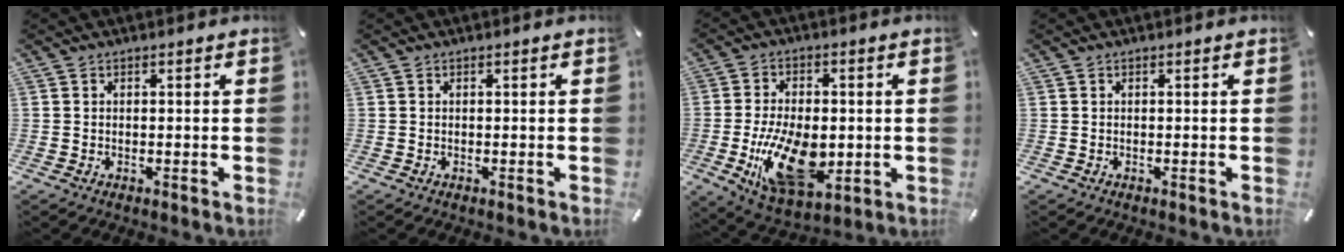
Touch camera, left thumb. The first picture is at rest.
{"total": 0.0}
{"total": 18.5, "force": [-3.4, 11.1, 14.4], "torque": [-0.271, -0.007, -0.051]}
{"total": 0.0}